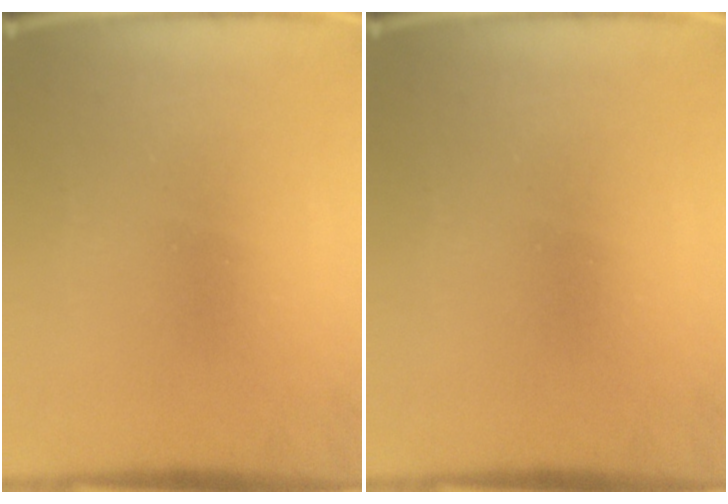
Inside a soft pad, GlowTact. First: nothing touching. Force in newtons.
{"total": 0.0}